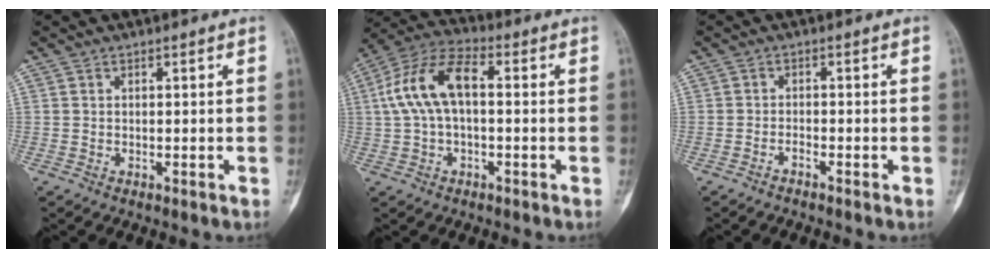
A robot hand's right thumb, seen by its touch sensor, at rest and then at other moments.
{"total": 12.1, "force": [1.0, 6.2, 10.4], "torque": [-0.214, 0.042, 0.010]}
{"total": 1.0, "force": [-0.9, 0.0, 0.4], "torque": [-0.011, 0.008, -0.019]}